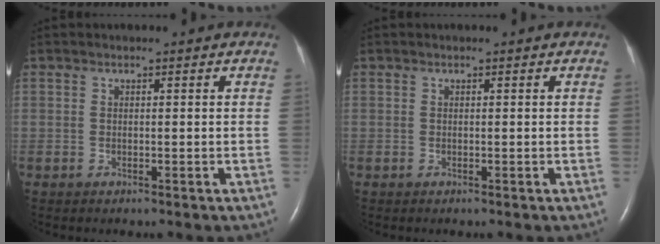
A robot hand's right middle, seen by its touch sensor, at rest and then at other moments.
{"total": 0.0}